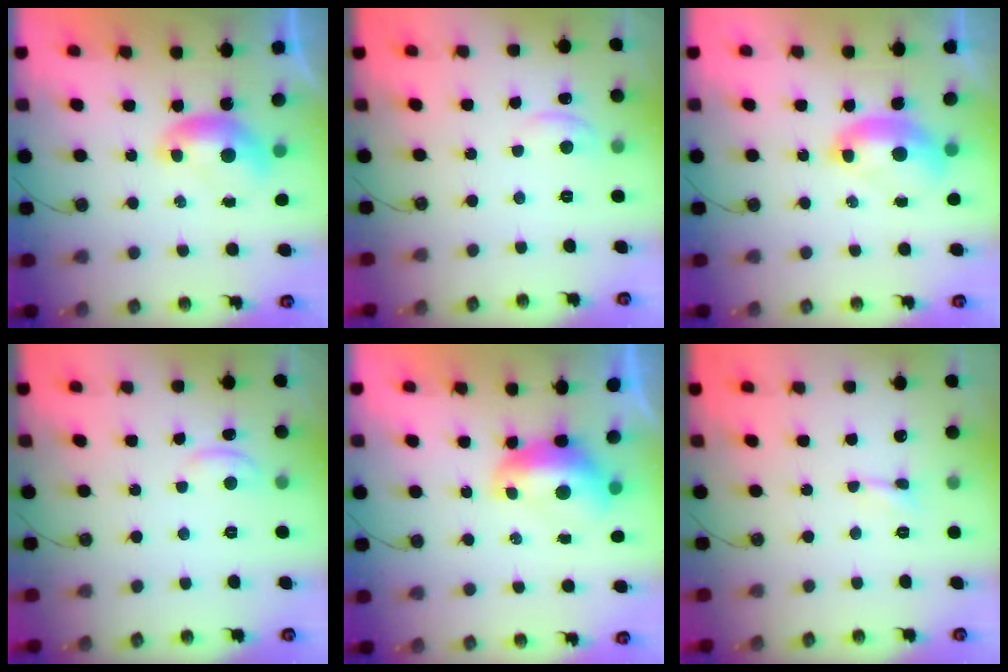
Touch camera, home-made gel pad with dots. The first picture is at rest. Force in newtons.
{"total": 0.0}
{"total": 2.6, "press": 2.6, "slide": 0.5}
{"total": 1.5, "press": 1.4, "slide": 0.5}
{"total": 2.2, "press": 2.0, "slide": 0.9}
{"total": 1.6, "press": 1.5, "slide": 0.4}